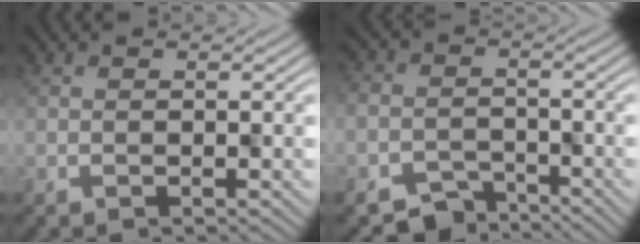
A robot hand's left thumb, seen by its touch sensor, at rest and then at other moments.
{"total": 4.6, "force": [-3.5, 2.8, 1.0], "torque": [-0.019, -0.010, -0.067]}